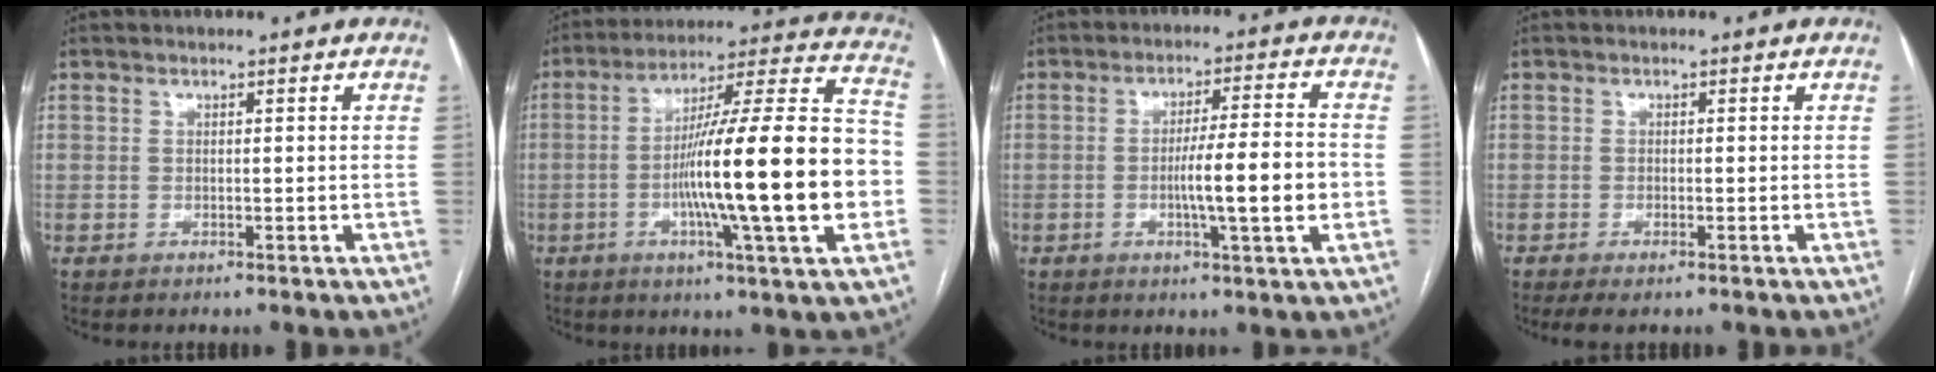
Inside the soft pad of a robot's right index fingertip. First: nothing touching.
{"total": 23.7, "force": [-4.4, 0.7, 23.3], "torque": [-0.338, 0.006, -0.077]}
{"total": 9.7, "force": [-1.9, 0.0, 9.5], "torque": [-0.152, 0.000, -0.033]}
{"total": 2.5, "force": [-1.7, 0.5, 1.7], "torque": [-0.029, -0.005, -0.026]}